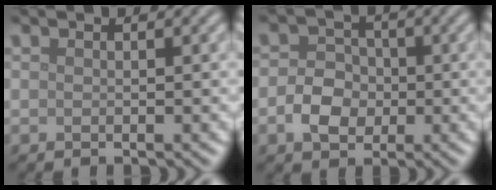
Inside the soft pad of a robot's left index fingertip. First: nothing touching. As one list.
[{"total": 3.5, "force": [-0.9, 2.8, 1.9], "torque": [-0.035, 0.003, -0.018]}]